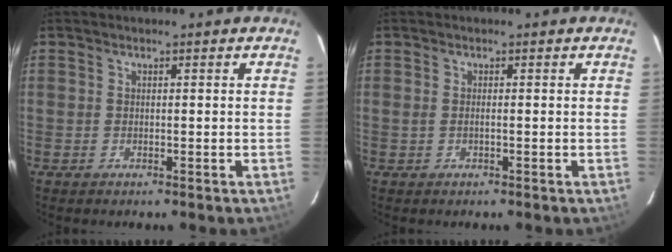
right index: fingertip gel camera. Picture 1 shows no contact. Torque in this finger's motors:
{"motor_torque": [0.17, 0.31, -0.02, 0.00]}